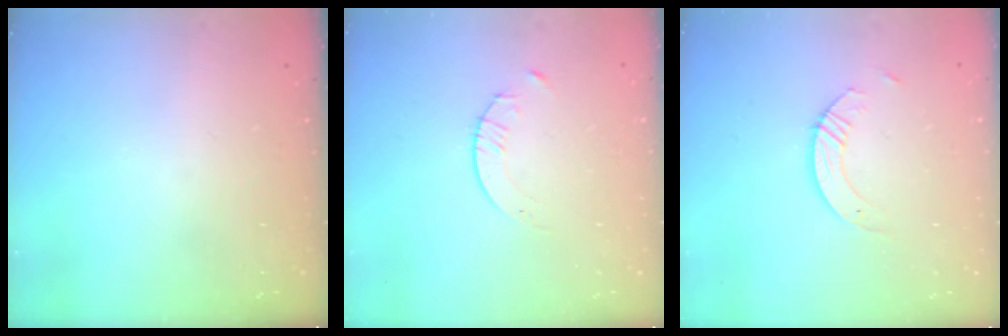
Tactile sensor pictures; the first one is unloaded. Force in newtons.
{"total": 2.1, "press": 2.1, "slide": 0.3}
{"total": 4.3, "press": 4.2, "slide": 0.3}